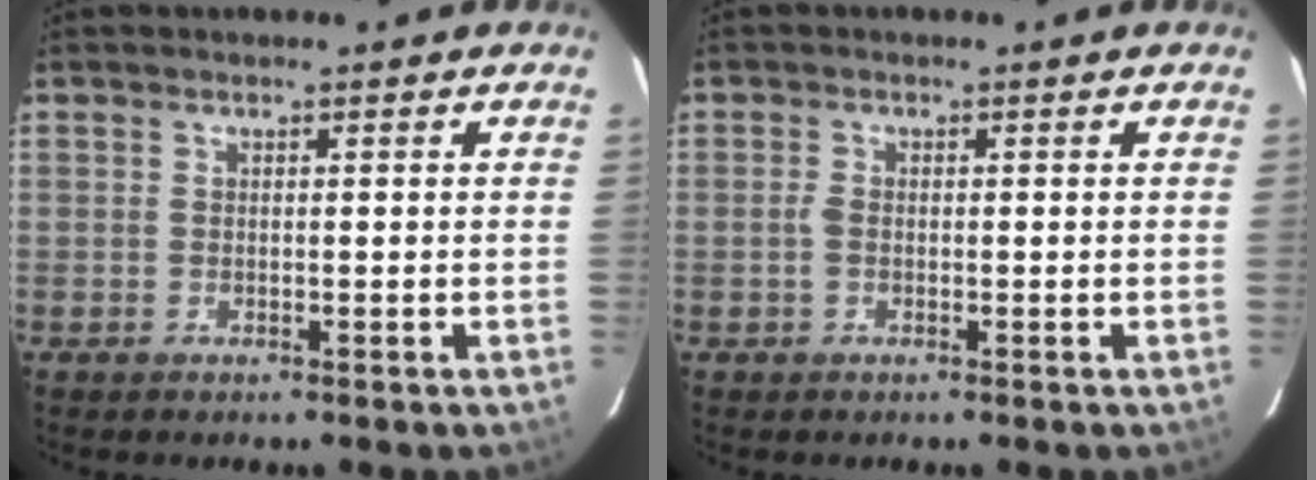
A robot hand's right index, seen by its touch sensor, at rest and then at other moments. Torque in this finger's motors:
{"motor_torque": [0.29, 0.22, 0.23, 0.04]}